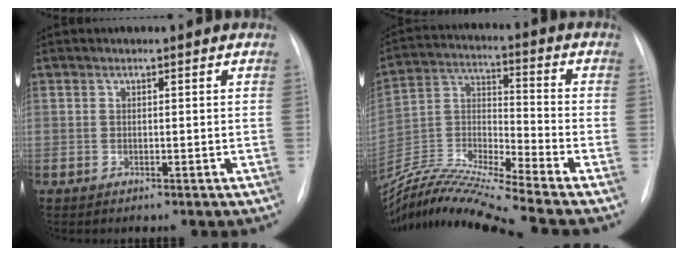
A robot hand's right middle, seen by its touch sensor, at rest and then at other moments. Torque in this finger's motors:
{"motor_torque": [-0.47, -0.80, -0.14, 0.01]}